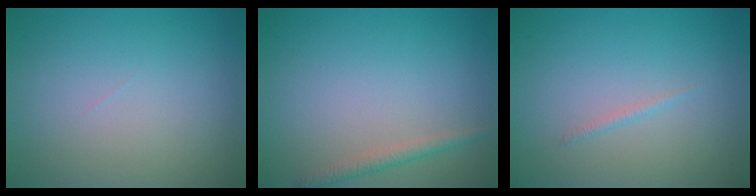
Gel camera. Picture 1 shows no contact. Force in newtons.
{"total": 1.4, "press": 1.4, "slide": 0.0}
{"total": 0.5, "press": 0.5, "slide": 0.1}